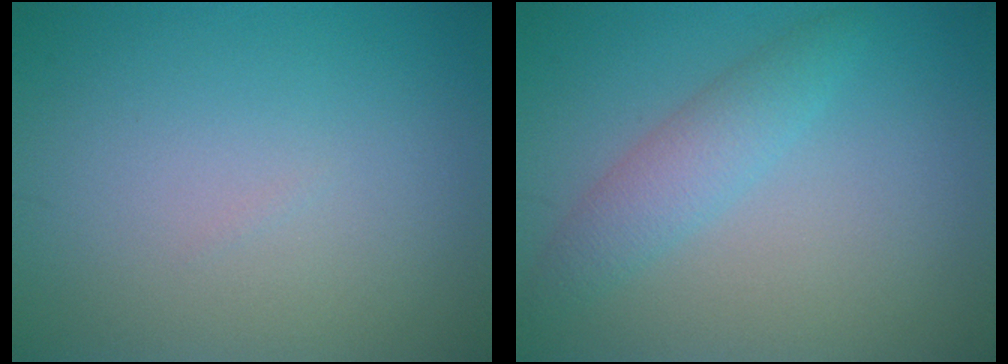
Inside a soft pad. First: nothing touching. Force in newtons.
{"total": 2.8, "press": 2.8, "slide": 0.1}